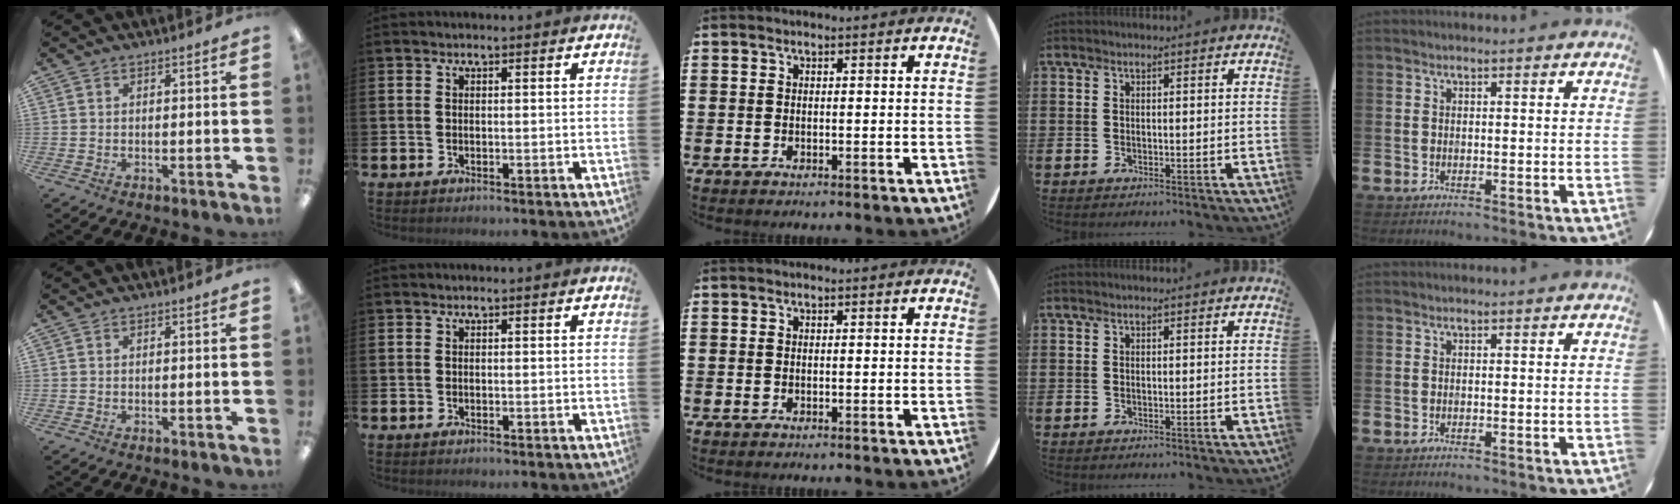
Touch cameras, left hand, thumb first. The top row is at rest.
{}